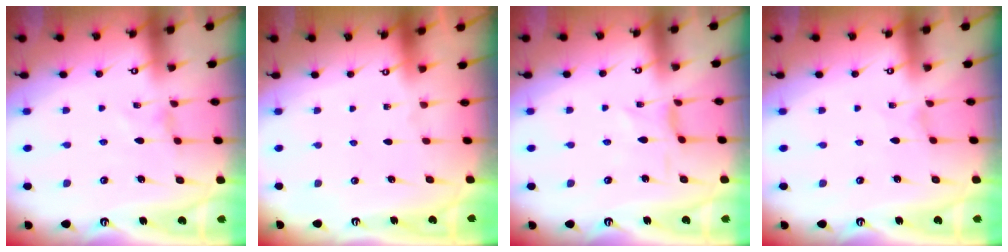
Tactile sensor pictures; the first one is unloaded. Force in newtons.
{"total": 0.0}
{"total": 0.0}
{"total": 0.0}